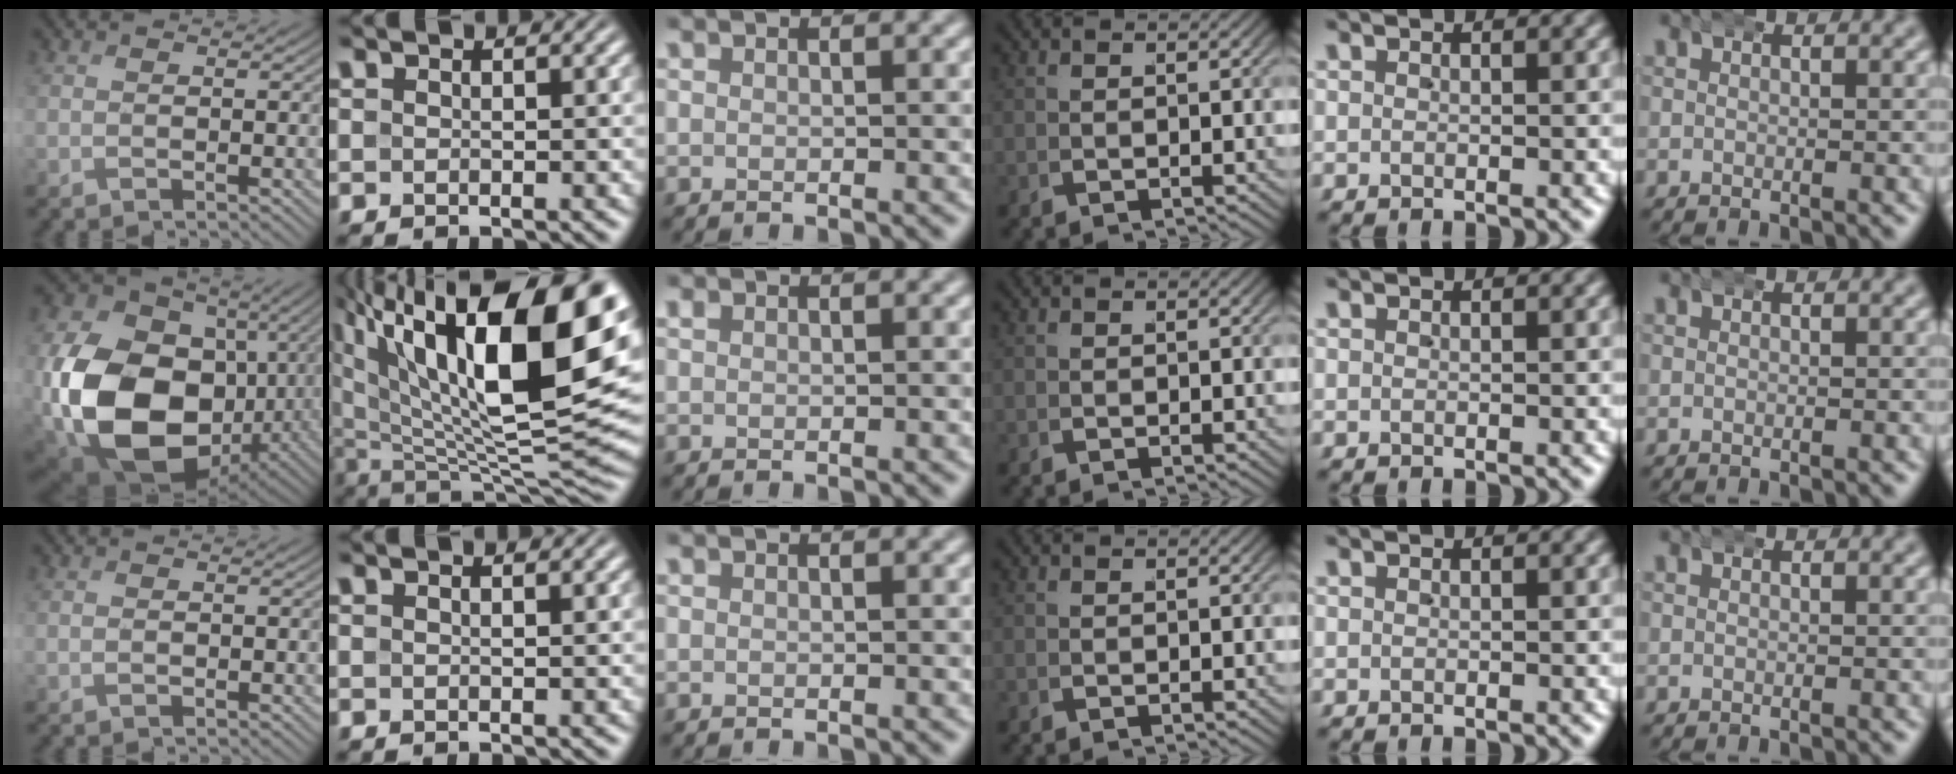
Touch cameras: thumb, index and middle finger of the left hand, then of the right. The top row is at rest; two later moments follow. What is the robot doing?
{"motion": "wrap", "object": "aluminum foil"}